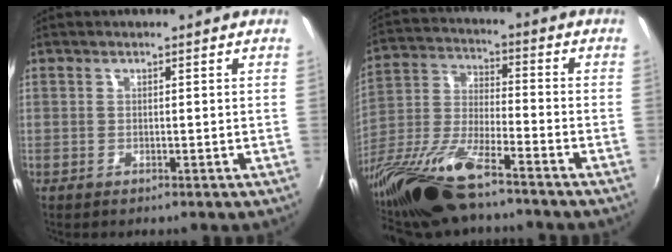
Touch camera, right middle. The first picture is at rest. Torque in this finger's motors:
{"motor_torque": [1.12, -1.02, 0.43, 0.21]}